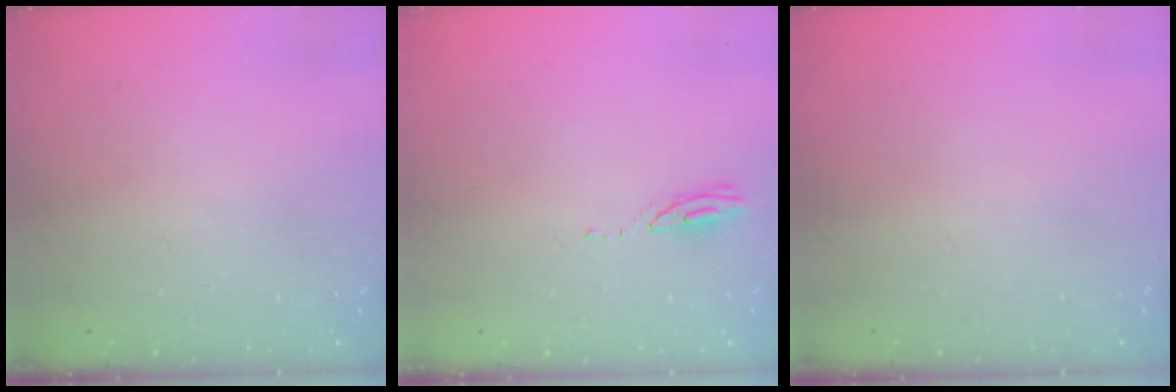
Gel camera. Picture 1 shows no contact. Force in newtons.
{"total": 3.2, "press": 3.2, "slide": 0.2}
{"total": 0.0}